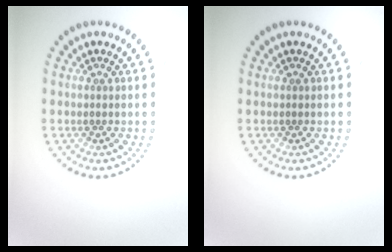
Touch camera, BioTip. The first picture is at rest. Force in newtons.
{"total": 0.0}